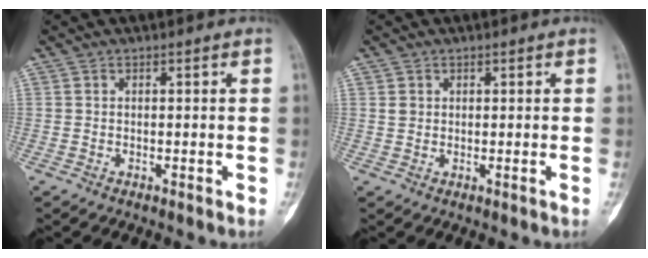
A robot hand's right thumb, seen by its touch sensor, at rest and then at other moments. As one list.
[{"total": 1.2, "force": [0.5, 1.1, 0.3], "torque": [-0.002, 0.000, 0.010]}]